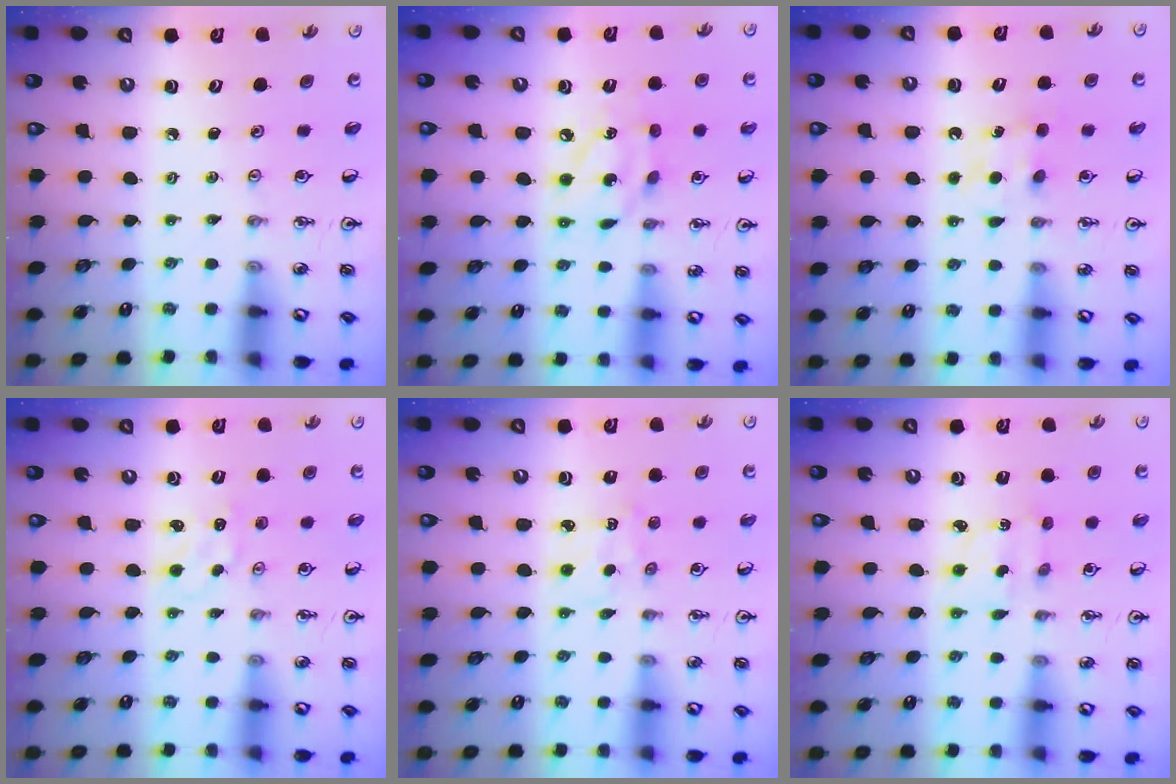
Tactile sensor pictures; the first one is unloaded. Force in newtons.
{"total": 9.3, "press": 9.3, "slide": 0.5}
{"total": 4.9, "press": 4.8, "slide": 0.7}
{"total": 1.5, "press": 1.5, "slide": 0.2}
{"total": 2.9, "press": 2.9, "slide": 0.4}
{"total": 2.2, "press": 2.2, "slide": 0.4}